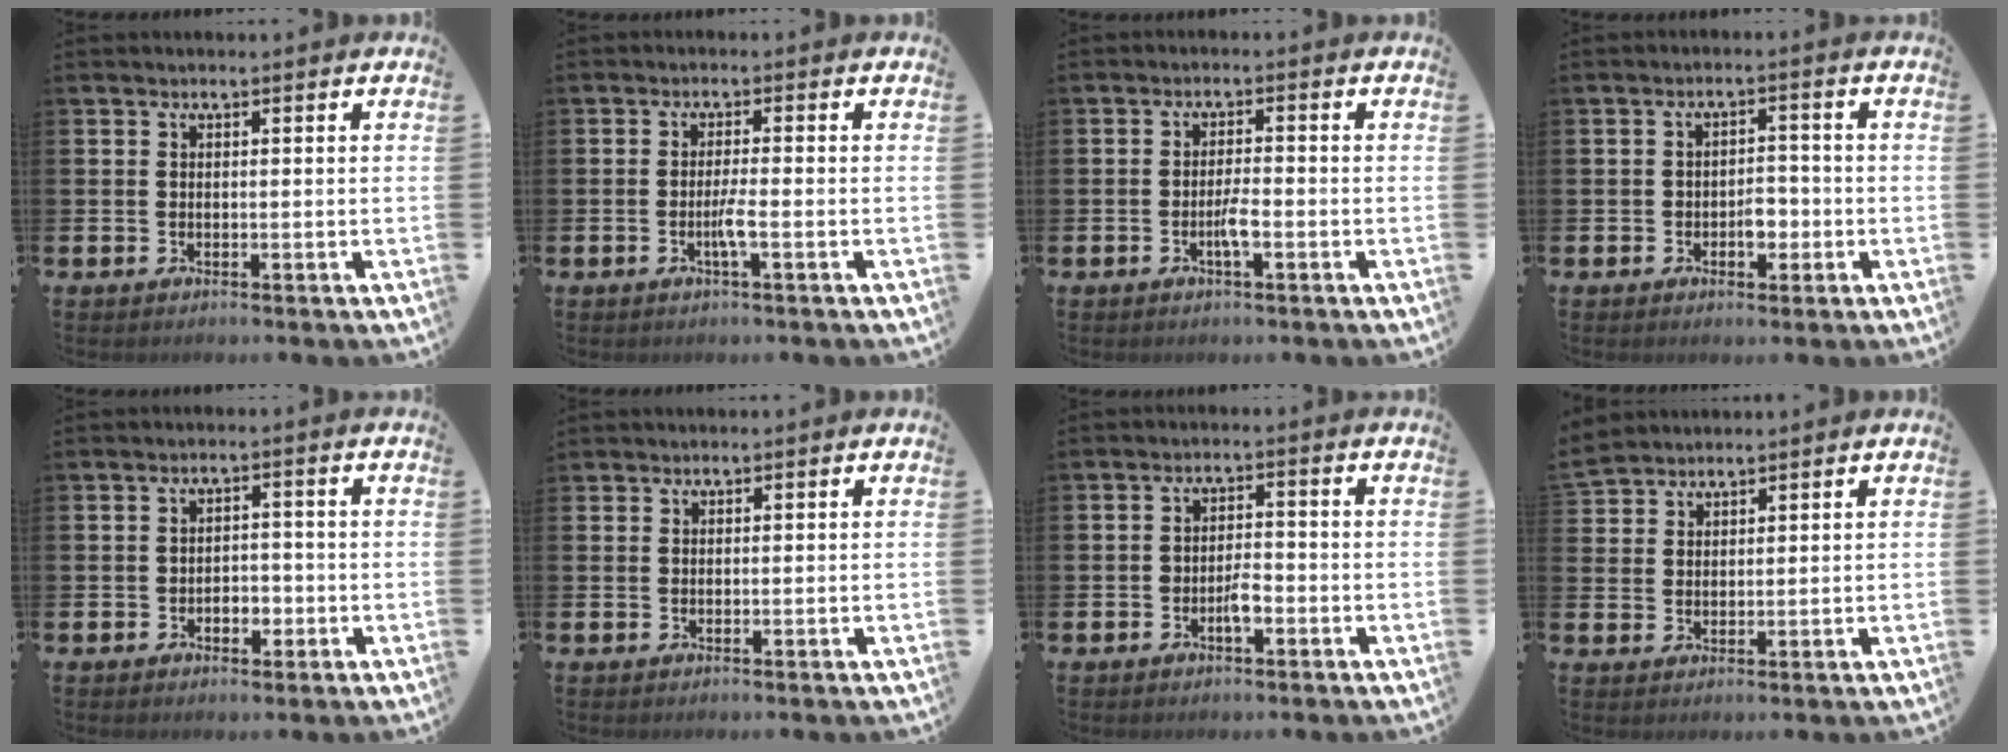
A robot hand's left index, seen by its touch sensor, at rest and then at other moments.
{"total": 2.2, "force": [-1.0, -0.1, 1.9], "torque": [-0.036, -0.004, -0.018]}
{"total": 2.4, "force": [-1.1, 0.4, 2.1], "torque": [-0.040, 0.002, -0.020]}
{"total": 3.0, "force": [-1.3, 1.8, 2.0], "torque": [-0.025, -0.001, -0.028]}
{"total": 2.2, "force": [-1.1, 1.6, 1.1], "torque": [-0.009, -0.002, -0.028]}
{"total": 0.6, "force": [0.5, 0.2, -0.2], "torque": [0.017, -0.002, 0.006]}
{"total": 2.7, "force": [-1.4, 1.0, 2.1], "torque": [-0.034, 0.003, -0.027]}
{"total": 3.1, "force": [3.0, 0.6, -0.4], "torque": [0.005, -0.014, 0.057]}